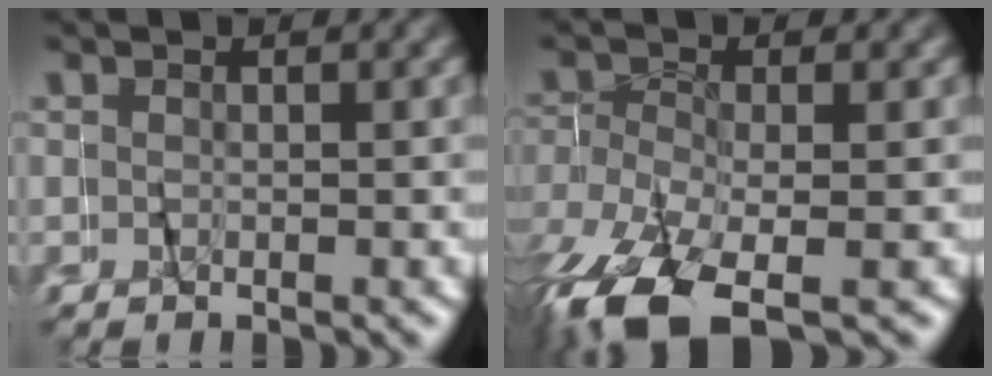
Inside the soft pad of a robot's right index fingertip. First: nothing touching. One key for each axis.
{"total": 7.4, "fx": -4.4, "fy": 3.8, "fz": 4.5, "tx": -0.126, "ty": -0.038, "tz": -0.047}